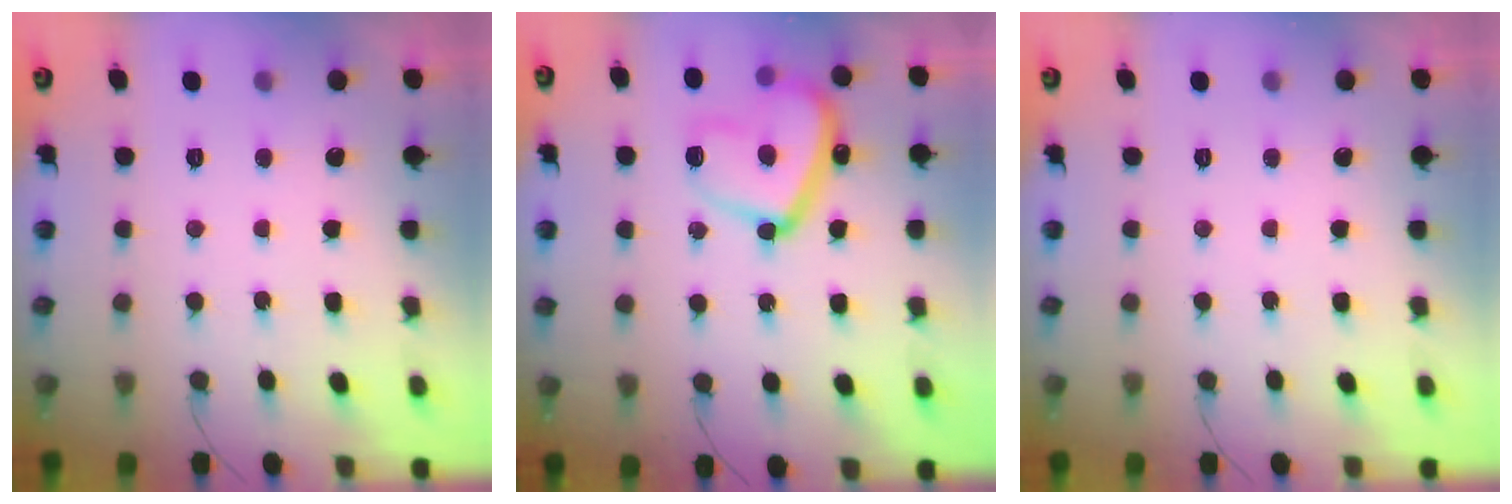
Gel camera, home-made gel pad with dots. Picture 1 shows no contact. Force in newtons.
{"total": 16.8, "press": 16.8, "slide": 1.6}
{"total": 0.0}